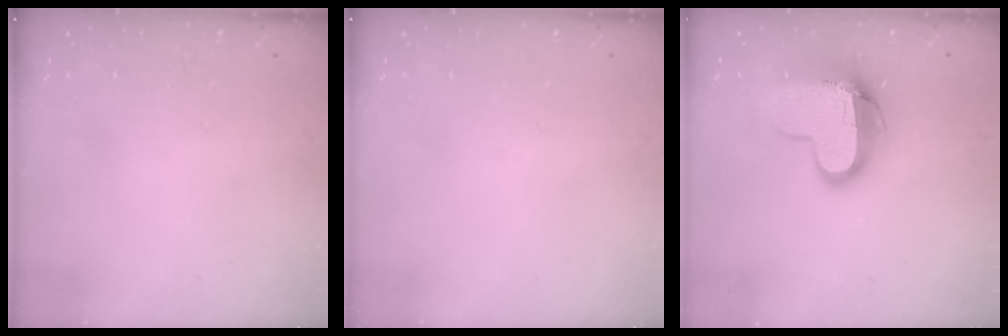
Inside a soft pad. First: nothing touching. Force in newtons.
{"total": 0.0}
{"total": 12.9, "press": 12.9, "slide": 1.1}